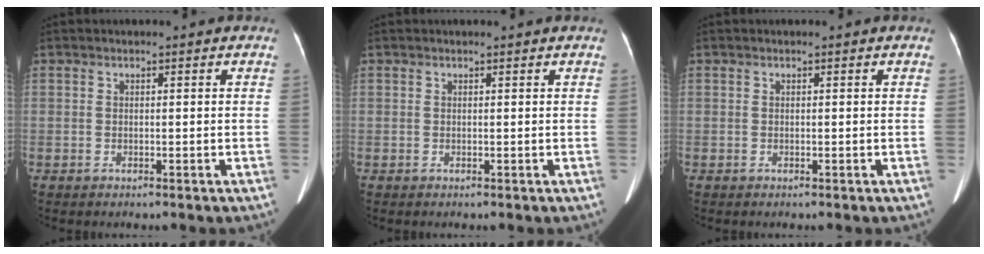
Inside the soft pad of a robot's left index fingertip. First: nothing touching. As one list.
[{"total": 0.6, "force": [0.6, 0.0, 0.2], "torque": [-0.003, 0.006, 0.007]}, {"total": 0.0}]